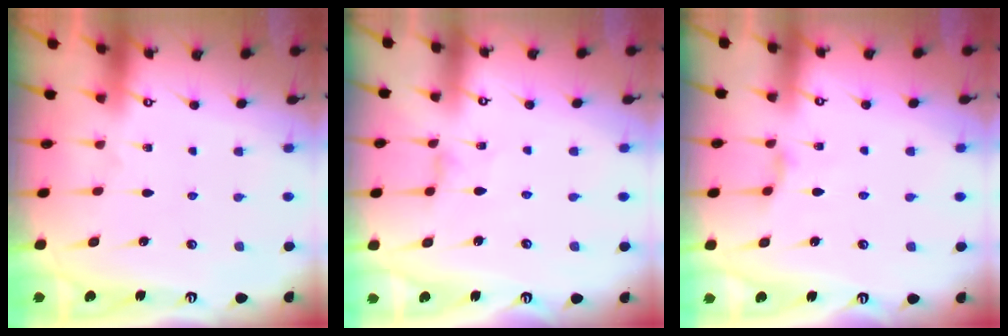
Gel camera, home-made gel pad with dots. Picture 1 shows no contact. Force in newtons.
{"total": 1.0, "press": 1.0, "slide": 0.3}
{"total": 1.4, "press": 1.4, "slide": 0.4}